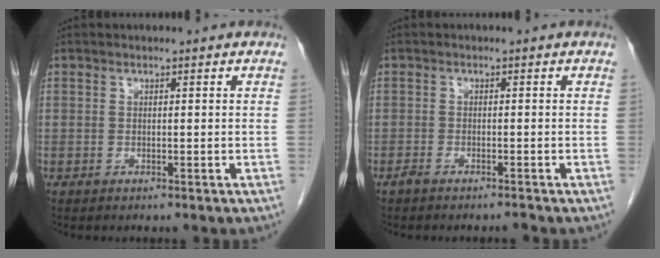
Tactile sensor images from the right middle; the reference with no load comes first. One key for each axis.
{"total": 1.5, "fx": -1.3, "fy": 0.1, "fz": 0.6, "tx": -0.014, "ty": -0.002, "tz": -0.024}